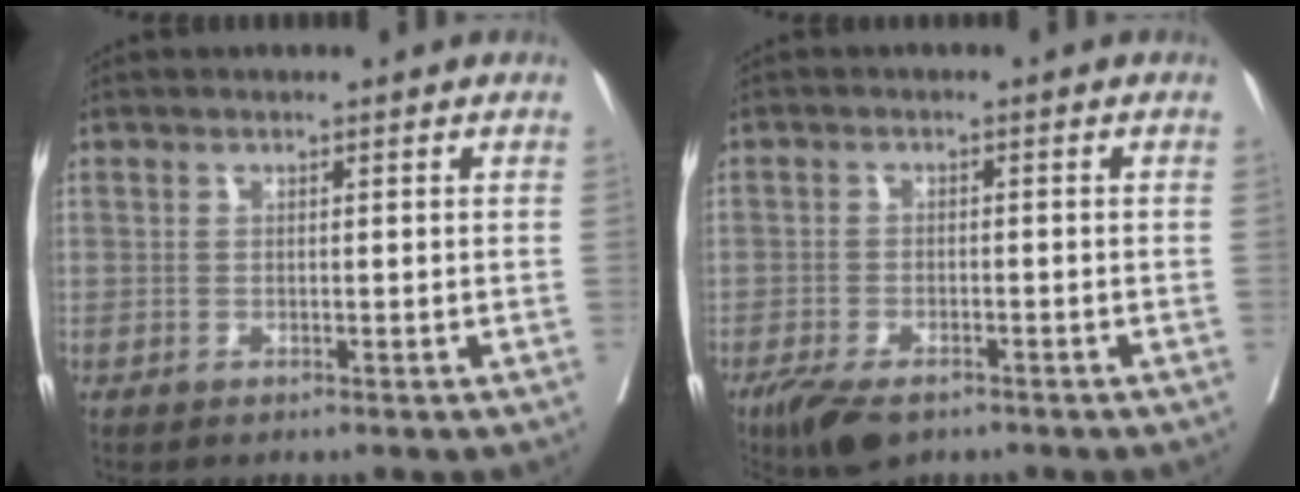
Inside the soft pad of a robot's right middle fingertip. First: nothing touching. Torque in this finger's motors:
{"motor_torque": [0.76, -0.62, 0.34, 0.11]}